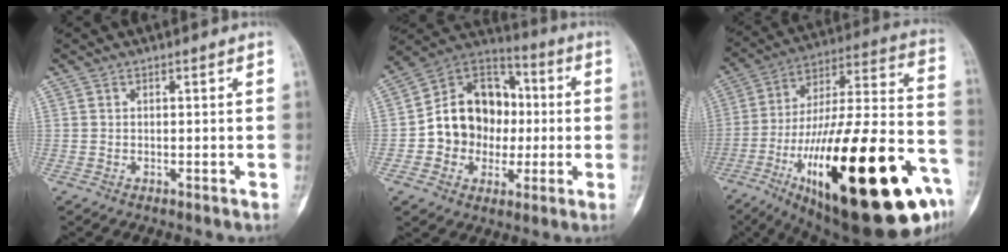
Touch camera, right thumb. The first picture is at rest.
{"total": 16.6, "force": [-0.7, 13.8, 9.1], "torque": [-0.092, 0.033, -0.014]}
{"total": 40.7, "force": [-16.8, 11.9, 35.1], "torque": [-0.505, 0.047, -0.259]}